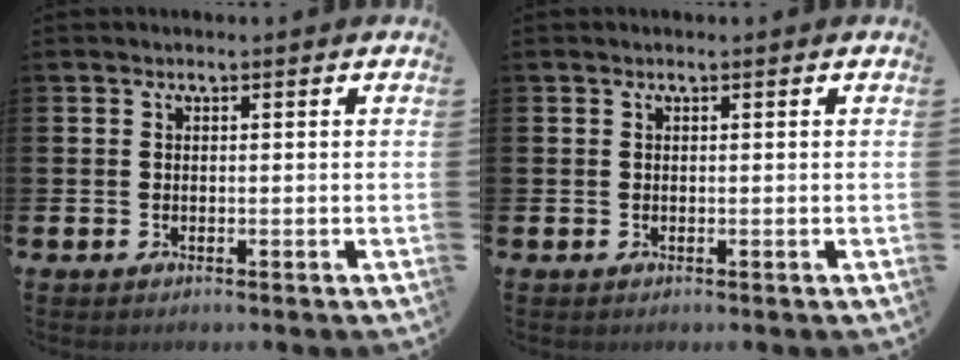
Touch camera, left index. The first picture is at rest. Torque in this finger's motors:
{"motor_torque": [-0.05, 0.05, -0.01, -0.01]}